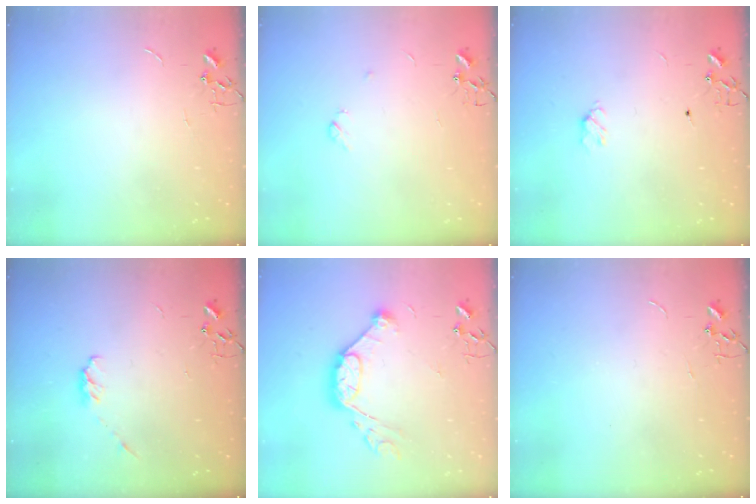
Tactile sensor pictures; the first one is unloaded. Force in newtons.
{"total": 3.3, "press": 3.3, "slide": 0.6}
{"total": 4.7, "press": 4.7, "slide": 0.6}
{"total": 4.1, "press": 4.0, "slide": 0.6}
{"total": 12.3, "press": 12.3, "slide": 0.7}
{"total": 0.0}